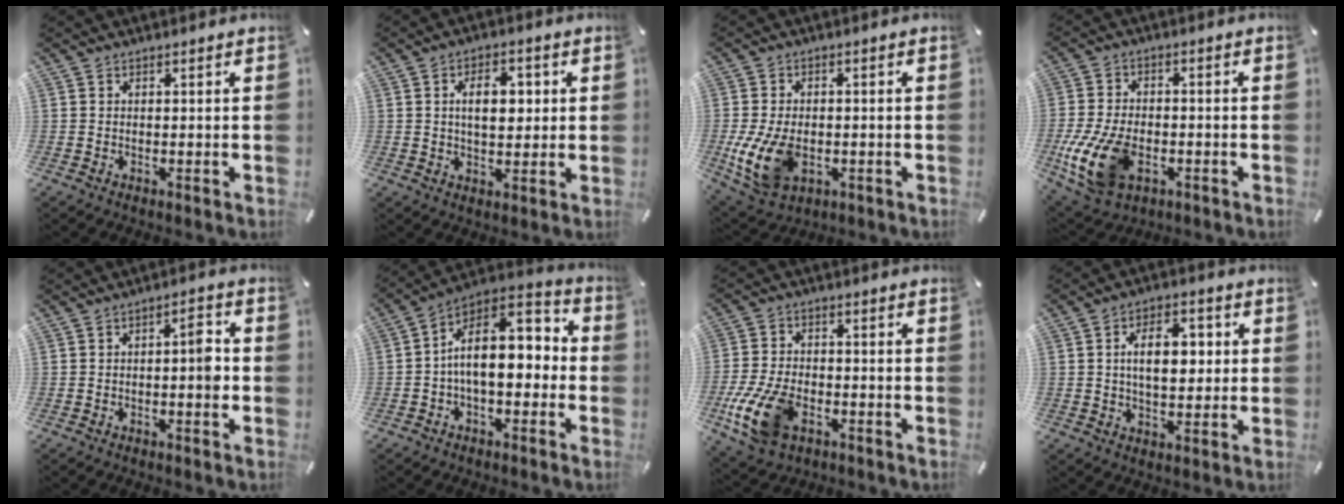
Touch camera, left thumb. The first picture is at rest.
{"total": 7.9, "force": [1.4, 4.8, 6.1], "torque": [-0.086, -0.001, 0.015]}
{"total": 11.4, "force": [-2.7, 7.5, 8.2], "torque": [-0.187, 0.000, -0.044]}
{"total": 14.0, "force": [-4.4, 8.7, 10.0], "torque": [-0.223, 0.003, -0.077]}
{"total": 5.3, "force": [-1.0, 2.0, 4.8], "torque": [-0.061, 0.007, -0.024]}
{"total": 13.3, "force": [0.1, 8.6, 10.1], "torque": [-0.159, -0.004, 0.006]}
{"total": 13.2, "force": [-5.3, 7.9, 9.2], "torque": [-0.197, 0.013, -0.093]}
{"total": 9.8, "force": [1.2, 6.0, 7.6], "torque": [-0.117, 0.000, 0.012]}